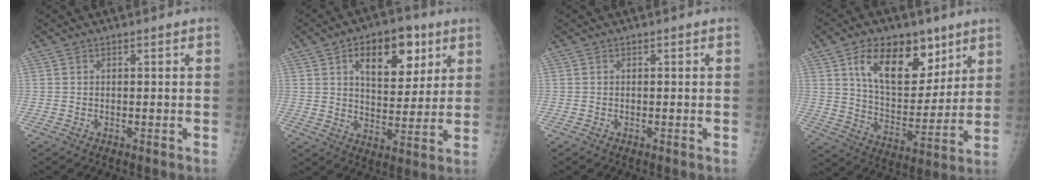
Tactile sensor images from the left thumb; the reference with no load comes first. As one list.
[{"total": 13.9, "force": [6.2, 7.9, 9.6], "torque": [-0.099, -0.020, 0.097]}, {"total": 0.0}, {"total": 17.3, "force": [9.1, 10.0, 10.8], "torque": [-0.125, -0.050, 0.160]}]